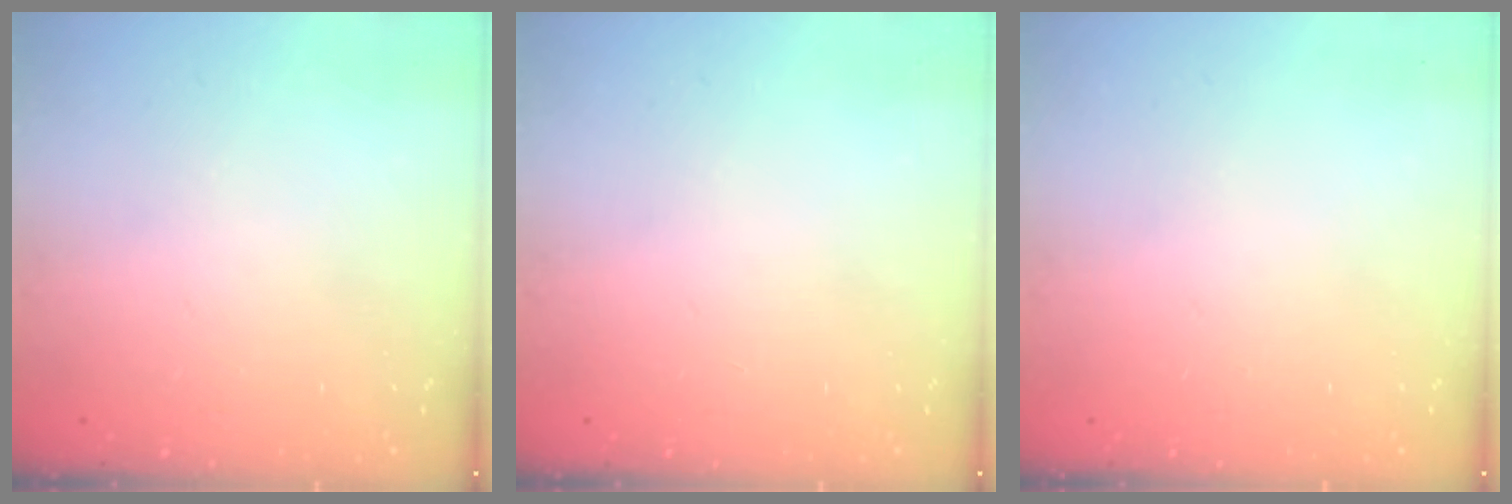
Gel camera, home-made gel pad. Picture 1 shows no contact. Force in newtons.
{"total": 0.0}
{"total": 0.0}